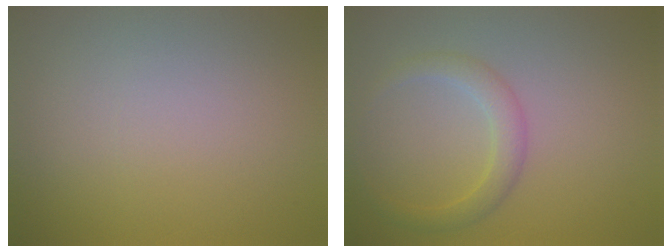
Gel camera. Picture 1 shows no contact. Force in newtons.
{"total": 2.2, "press": 2.2, "slide": 0.0}